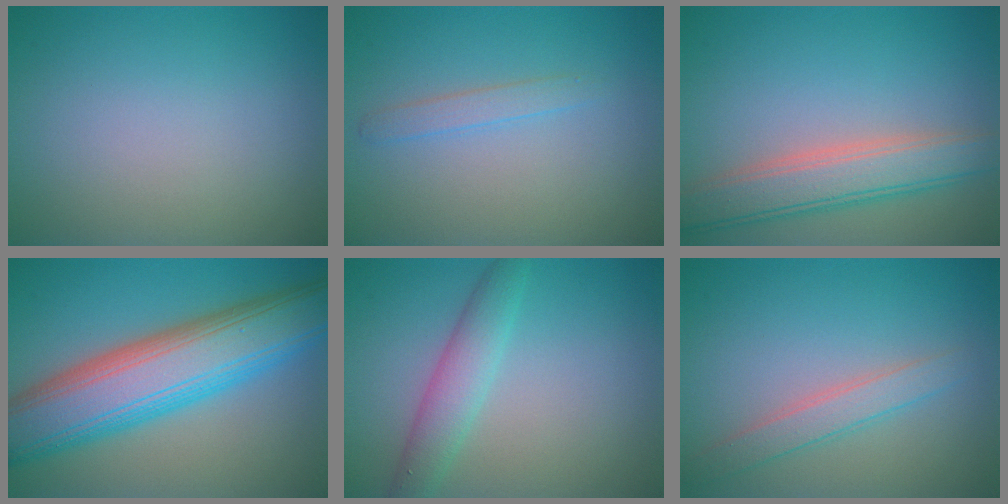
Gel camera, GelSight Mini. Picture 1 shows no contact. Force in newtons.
{"total": 1.3, "press": 1.3, "slide": 0.1}
{"total": 5.3, "press": 5.3, "slide": 0.3}
{"total": 11.5, "press": 11.5, "slide": 0.3}
{"total": 3.2, "press": 3.2, "slide": 0.0}
{"total": 2.3, "press": 2.3, "slide": 0.1}